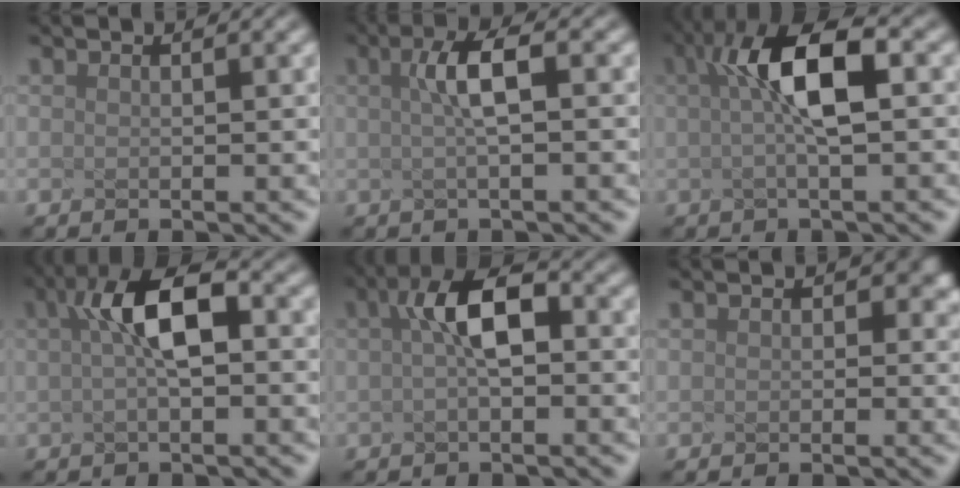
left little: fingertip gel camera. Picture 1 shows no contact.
{"total": 2.3, "force": [-0.8, -0.4, 2.1], "torque": [-0.063, 0.002, 0.020]}
{"total": 4.7, "force": [-0.2, 0.3, 4.7], "torque": [-0.107, 0.005, 0.034]}
{"total": 3.7, "force": [-0.6, 0.4, 3.7], "torque": [-0.094, 0.006, 0.025]}
{"total": 2.8, "force": [-0.9, 0.2, 2.7], "torque": [-0.079, 0.005, 0.017]}
{"total": 1.0, "force": [0.2, 0.7, 0.7], "torque": [-0.025, 0.003, 0.033]}